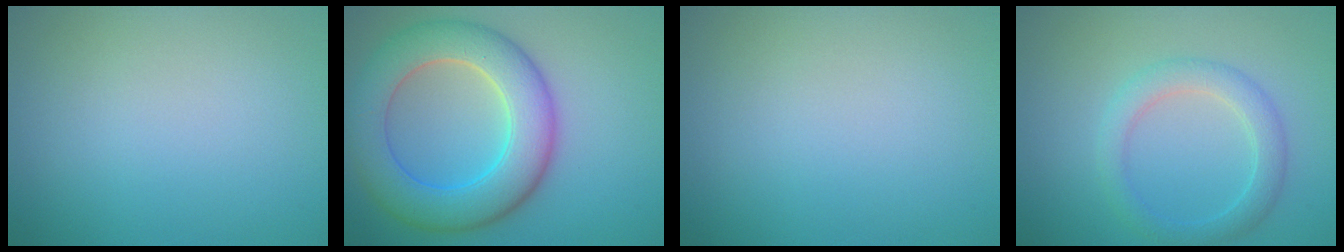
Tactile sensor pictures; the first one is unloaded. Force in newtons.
{"total": 8.8, "press": 8.8, "slide": 0.4}
{"total": 0.0}
{"total": 3.0, "press": 3.0, "slide": 0.0}